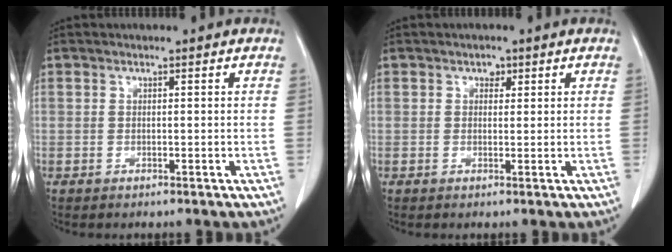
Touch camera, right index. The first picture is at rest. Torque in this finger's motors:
{"motor_torque": [0.00, 0.00, 0.00, 0.00]}